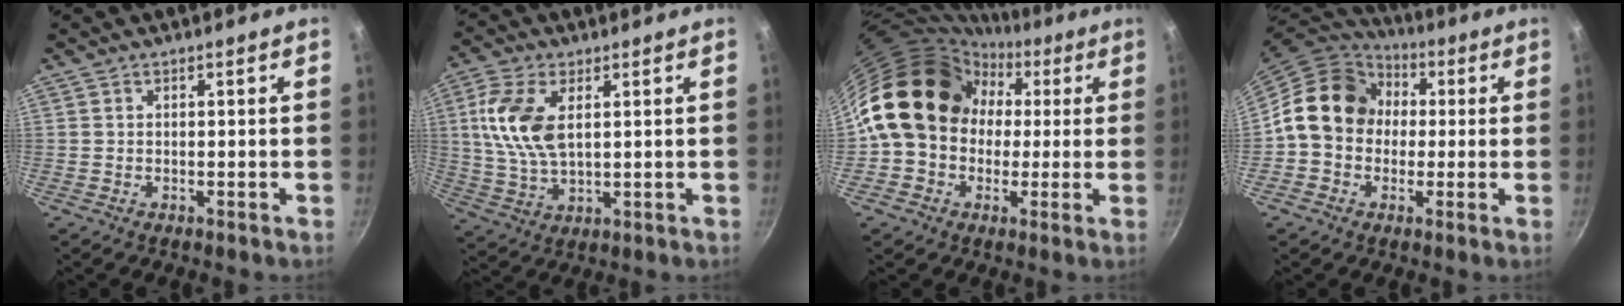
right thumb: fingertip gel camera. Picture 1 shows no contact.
{"total": 11.3, "force": [2.7, 6.1, 9.1], "torque": [-0.186, -0.004, 0.056]}
{"total": 17.9, "force": [1.4, 15.0, 9.5], "torque": [-0.128, 0.053, 0.014]}
{"total": 14.6, "force": [1.1, 12.2, 7.9], "torque": [-0.093, 0.030, 0.001]}